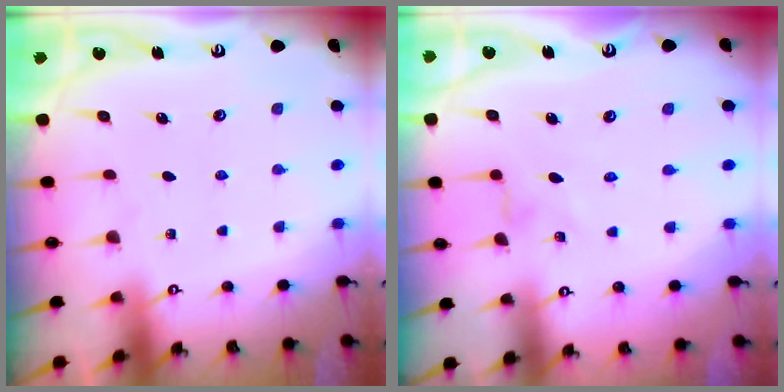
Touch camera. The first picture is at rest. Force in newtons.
{"total": 0.0}